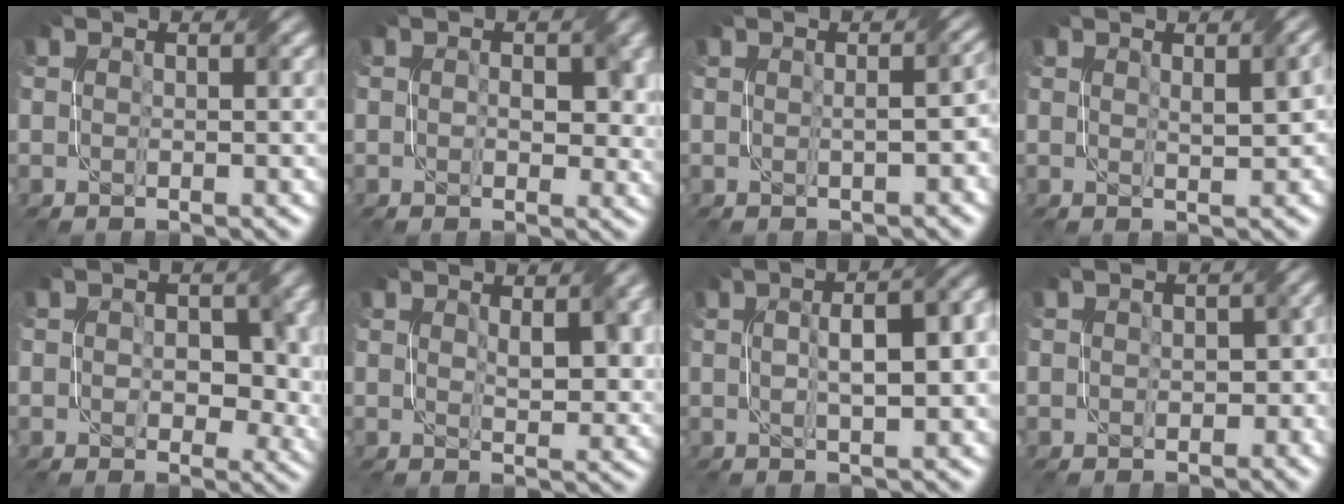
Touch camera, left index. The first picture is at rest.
{"total": 3.1, "force": [0.3, 2.1, 2.3], "torque": [-0.027, 0.000, 0.009]}
{"total": 2.6, "force": [-0.3, 1.0, 2.4], "torque": [-0.026, 0.008, 0.008]}
{"total": 2.4, "force": [0.9, 0.6, 2.1], "torque": [-0.027, 0.009, 0.023]}
{"total": 5.0, "force": [0.7, 3.5, 3.6], "torque": [-0.030, -0.001, 0.020]}
{"total": 2.9, "force": [1.4, 1.0, 2.4], "torque": [-0.038, 0.001, 0.034]}
{"total": 7.6, "force": [1.3, 2.6, 7.1], "torque": [-0.077, 0.031, 0.019]}
{"total": 3.1, "force": [-0.6, 2.5, 1.7], "torque": [0.007, 0.008, 0.007]}